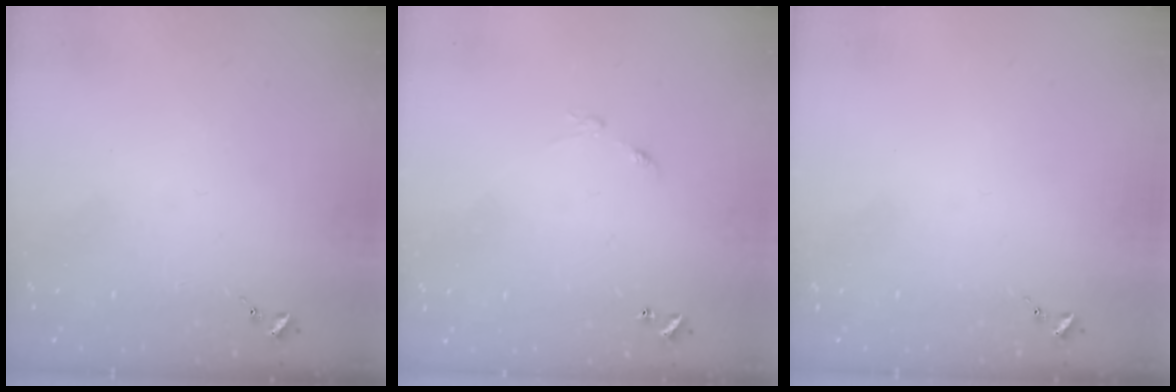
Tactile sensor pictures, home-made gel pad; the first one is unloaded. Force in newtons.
{"total": 5.0, "press": 5.0, "slide": 0.5}
{"total": 0.0}